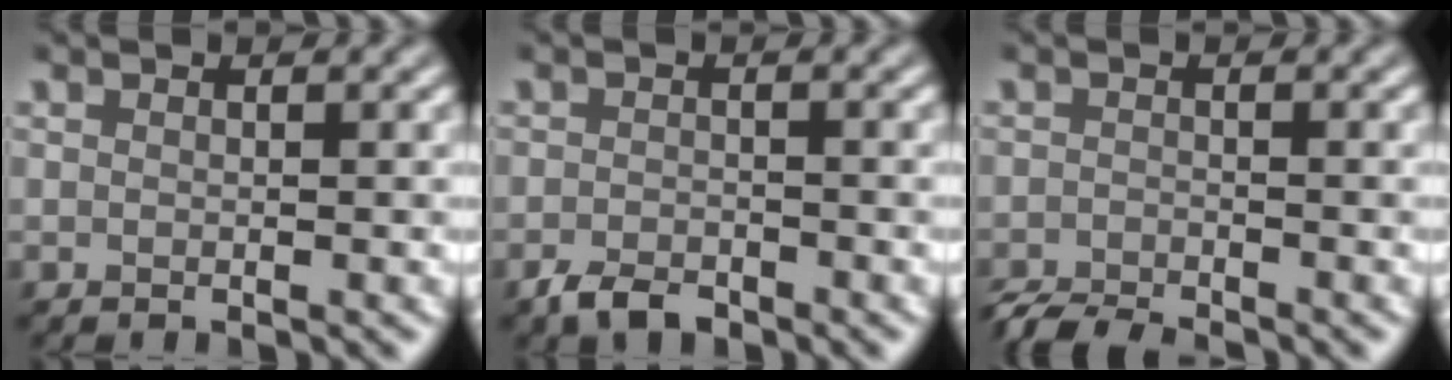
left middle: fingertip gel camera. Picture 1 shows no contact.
{"total": 2.2, "force": [-1.7, 1.0, 1.0], "torque": [-0.020, 0.000, -0.035]}
{"total": 3.4, "force": [-3.2, 0.3, 1.0], "torque": [-0.015, -0.008, -0.064]}